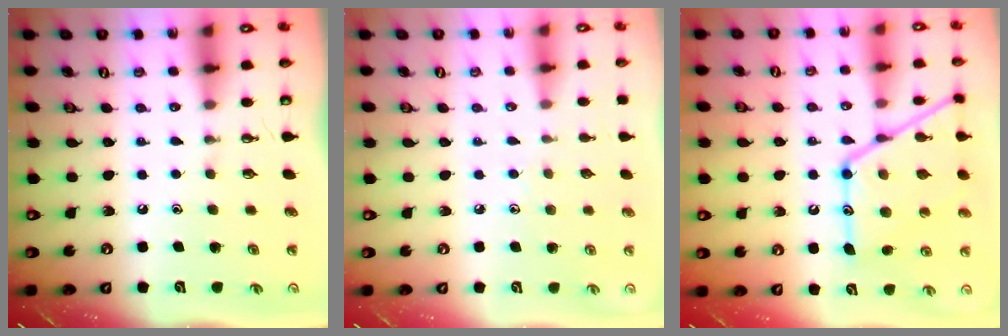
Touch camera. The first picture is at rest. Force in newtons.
{"total": 2.9, "press": 2.8, "slide": 0.2}
{"total": 19.2, "press": 19.1, "slide": 1.6}